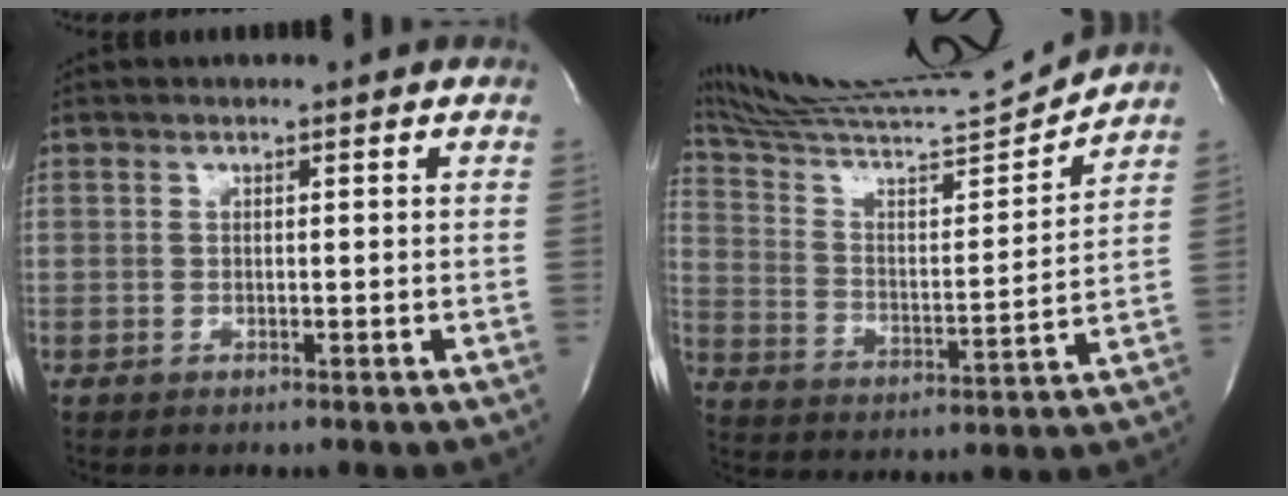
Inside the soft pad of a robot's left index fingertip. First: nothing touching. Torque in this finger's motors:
{"motor_torque": [-0.16, -0.25, 0.00, 0.04]}